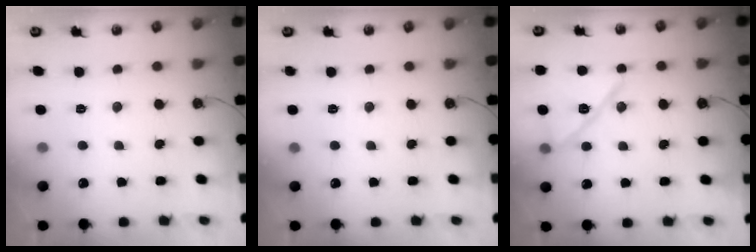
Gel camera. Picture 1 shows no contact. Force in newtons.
{"total": 0.0}
{"total": 13.0, "press": 13.0, "slide": 1.0}